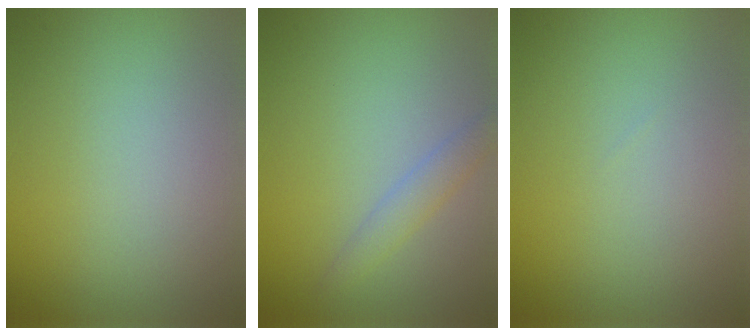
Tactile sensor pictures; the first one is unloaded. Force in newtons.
{"total": 1.9, "press": 1.9, "slide": 0.0}
{"total": 0.0}